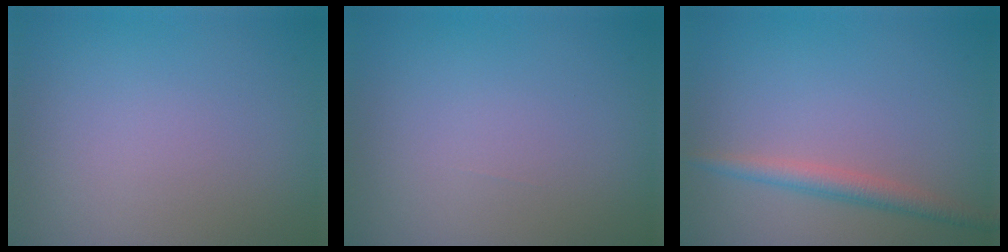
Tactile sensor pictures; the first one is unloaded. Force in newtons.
{"total": 0.0}
{"total": 2.4, "press": 2.4, "slide": 0.0}